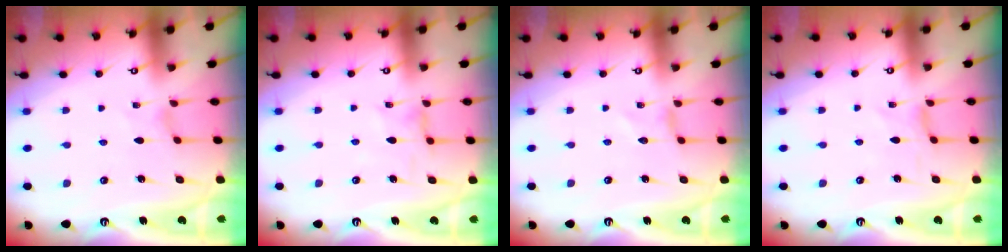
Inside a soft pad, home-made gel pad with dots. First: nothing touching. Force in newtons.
{"total": 1.2, "press": 1.2, "slide": 0.3}
{"total": 0.0}
{"total": 0.0}